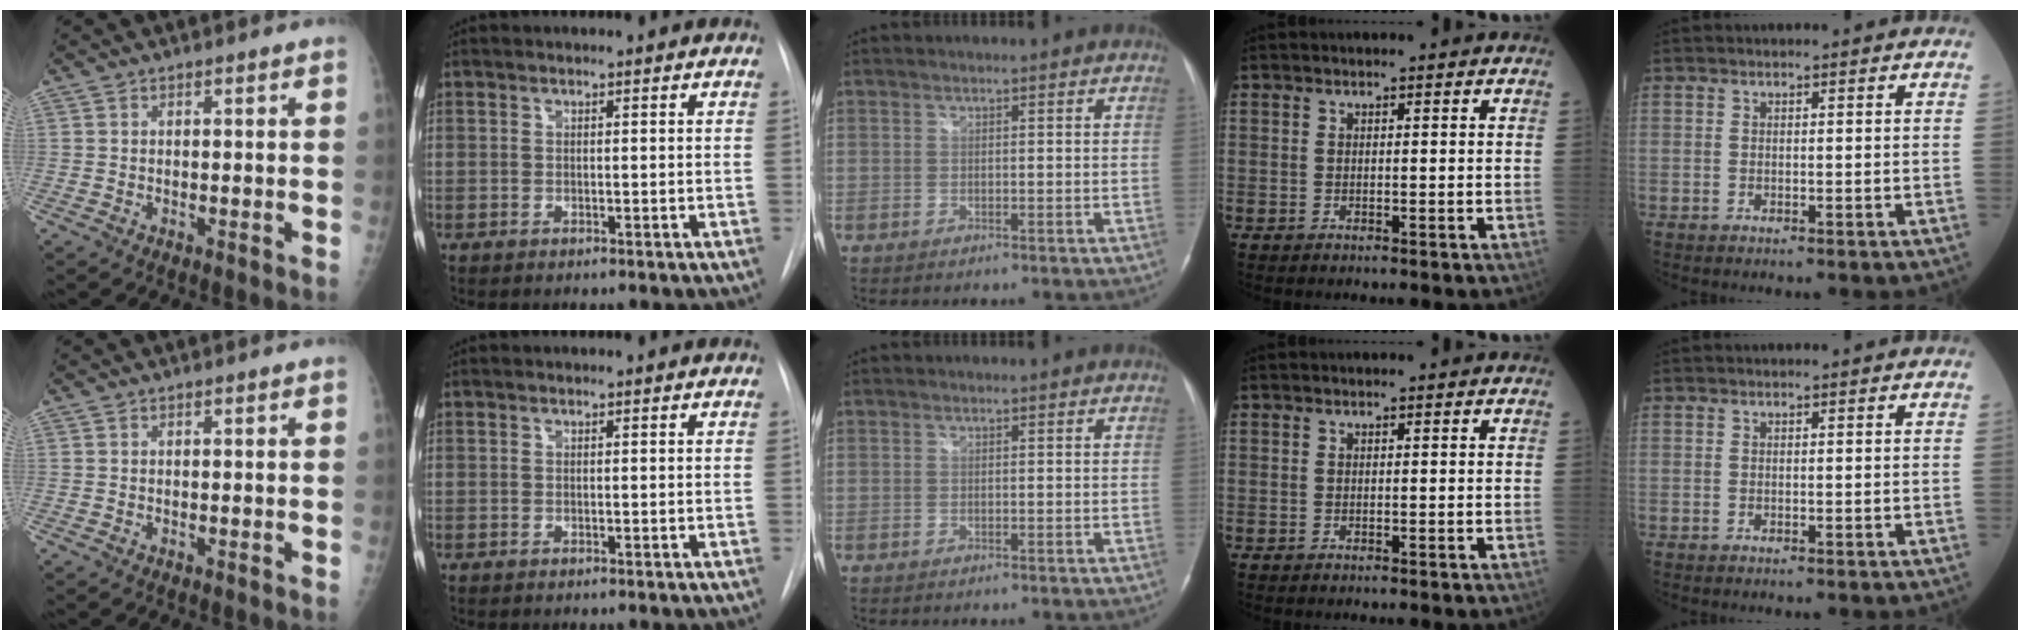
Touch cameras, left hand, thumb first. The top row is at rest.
{}